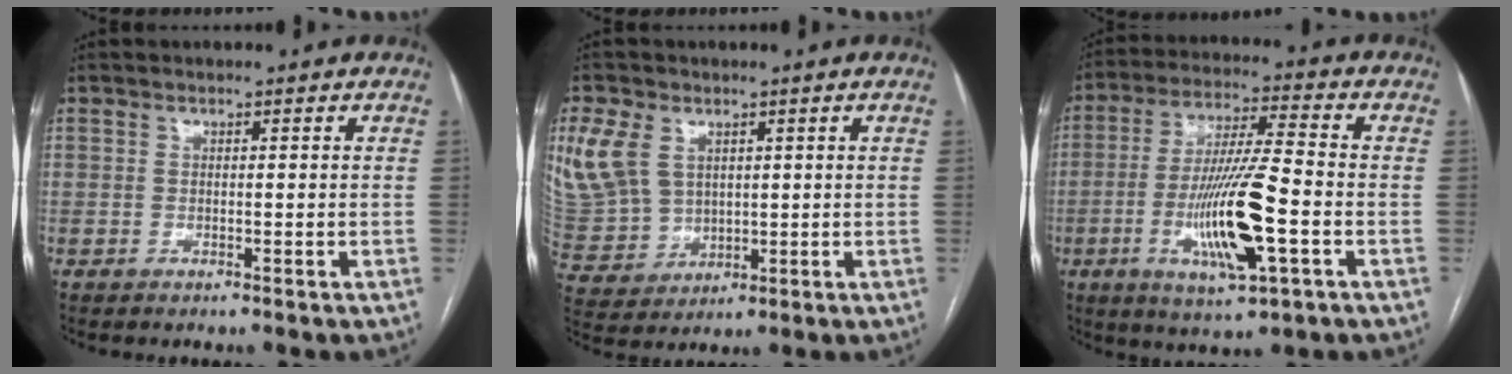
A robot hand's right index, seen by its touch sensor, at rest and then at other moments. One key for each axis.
{"total": 12.5, "fx": 4.6, "fy": 9.5, "fz": 6.7, "tx": -0.173, "ty": 0.011, "tz": 0.111}
{"total": 14.5, "fx": -4.1, "fy": 1.5, "fz": 13.8, "tx": -0.267, "ty": -0.012, "tz": -0.072}